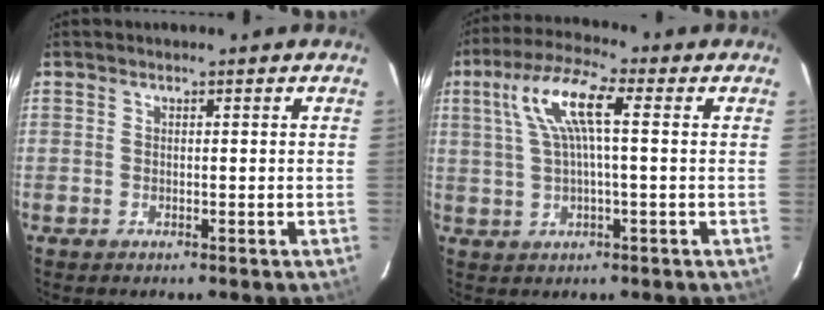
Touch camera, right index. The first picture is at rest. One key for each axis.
{"total": 9.3, "fx": 2.0, "fy": 1.9, "fz": 8.8, "tx": -0.166, "ty": 0.016, "tz": 0.040}